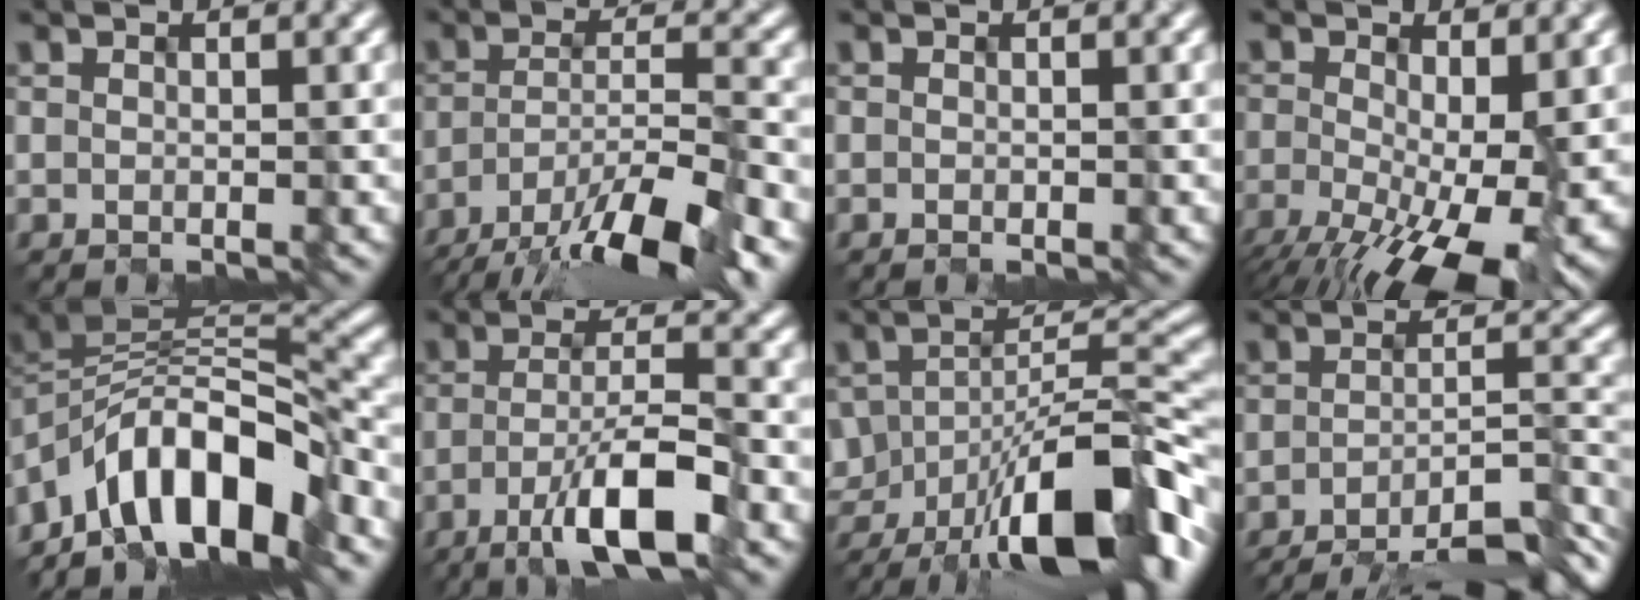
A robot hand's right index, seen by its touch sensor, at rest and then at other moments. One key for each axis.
{"total": 10.6, "fx": -7.0, "fy": 2.3, "fz": 7.6, "tx": -0.123, "ty": -0.001, "tz": -0.120}
{"total": 0.0}
{"total": 13.1, "fx": -4.3, "fy": 6.2, "fz": 10.8, "tx": -0.180, "ty": -0.030, "tz": -0.061}
{"total": 11.1, "fx": -6.7, "fy": 4.9, "fz": 7.3, "tx": -0.102, "ty": 0.012, "tz": -0.122}
{"total": 6.9, "fx": -3.3, "fy": 1.5, "fz": 5.8, "tx": -0.098, "ty": 0.004, "tz": -0.060}
{"total": 12.8, "fx": -6.5, "fy": 4.9, "fz": 9.9, "tx": -0.149, "ty": -0.005, "tz": -0.104}
{"total": 10.5, "fx": -7.8, "fy": 2.1, "fz": 6.8, "tx": -0.091, "ty": 0.004, "tz": -0.106}